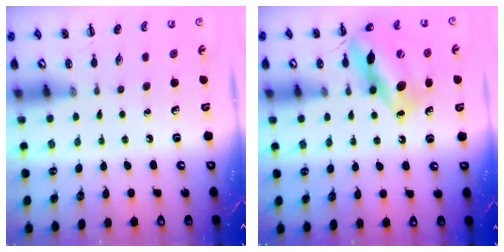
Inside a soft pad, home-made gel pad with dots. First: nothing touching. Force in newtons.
{"total": 15.2, "press": 15.0, "slide": 2.2}